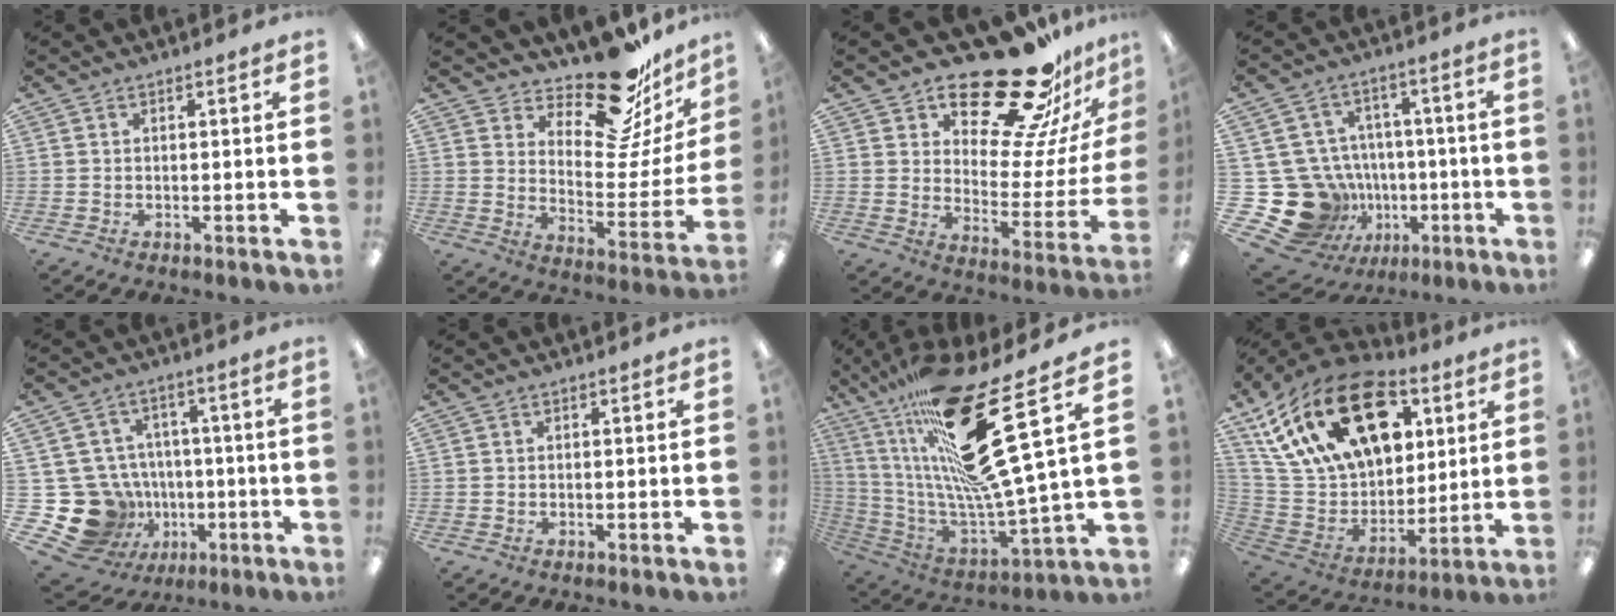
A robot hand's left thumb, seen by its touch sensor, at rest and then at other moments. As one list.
[{"total": 19.7, "force": [15.8, 7.4, 9.3], "torque": [-0.127, -0.120, 0.267]}, {"total": 23.8, "force": [19.6, 7.9, 10.8], "torque": [-0.151, -0.148, 0.326]}, {"total": 20.8, "force": [-3.9, 18.5, 8.6], "torque": [-0.170, 0.007, -0.009]}, {"total": 18.3, "force": [-3.7, 16.5, 7.0], "torque": [-0.154, 0.012, -0.017]}, {"total": 0.0}, {"total": 34.4, "force": [12.9, 11.8, 29.7], "torque": [-0.475, -0.080, 0.223]}, {"total": 26.7, "force": [12.6, 16.3, 17.0], "torque": [-0.318, -0.049, 0.229]}]